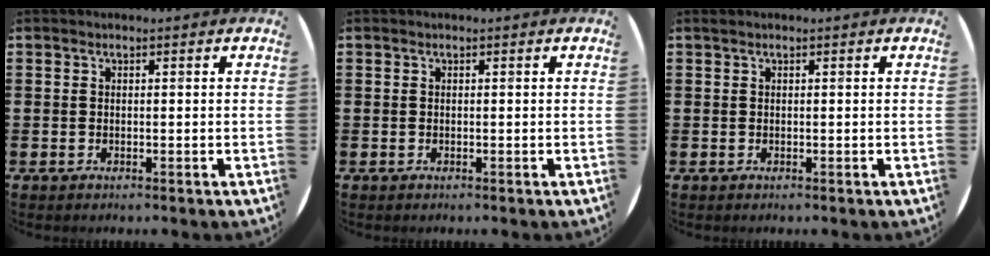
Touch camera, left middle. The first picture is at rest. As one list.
[{"total": 0.0}, {"total": 0.0}]